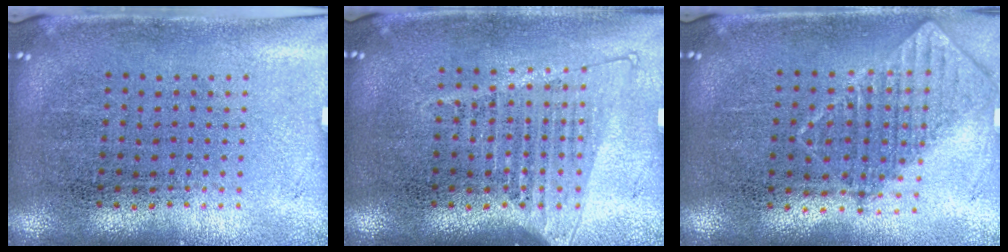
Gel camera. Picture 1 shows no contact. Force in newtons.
{"total": 1.3, "press": 1.1, "slide": 0.5}
{"total": 0.8, "press": 0.8, "slide": 0.1}